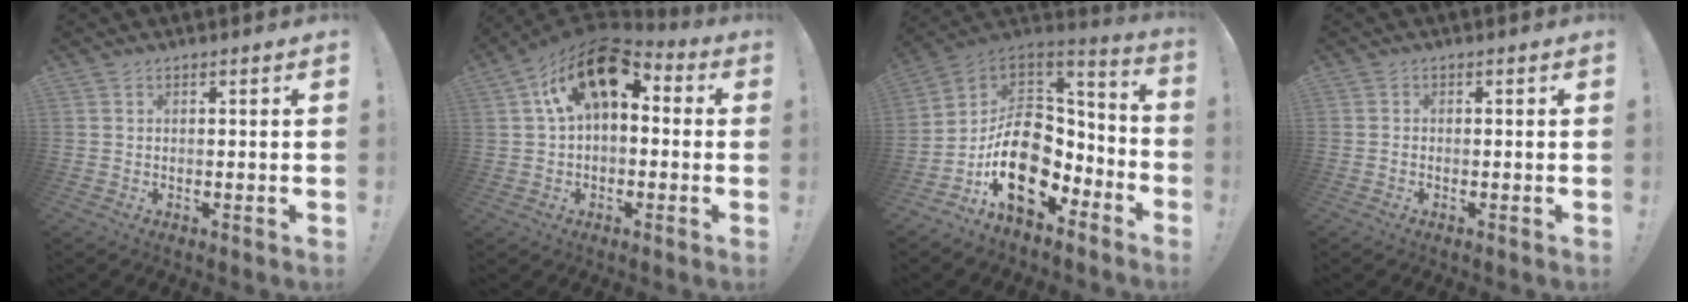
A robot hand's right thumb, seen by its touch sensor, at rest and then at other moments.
{"total": 16.3, "force": [6.3, 9.4, 11.7], "torque": [-0.186, -0.018, 0.113]}
{"total": 22.1, "force": [-5.3, 16.0, 14.2], "torque": [-0.237, 0.021, -0.060]}
{"total": 1.0, "force": [-0.7, 0.7, 0.1], "torque": [-0.003, 0.004, -0.012]}